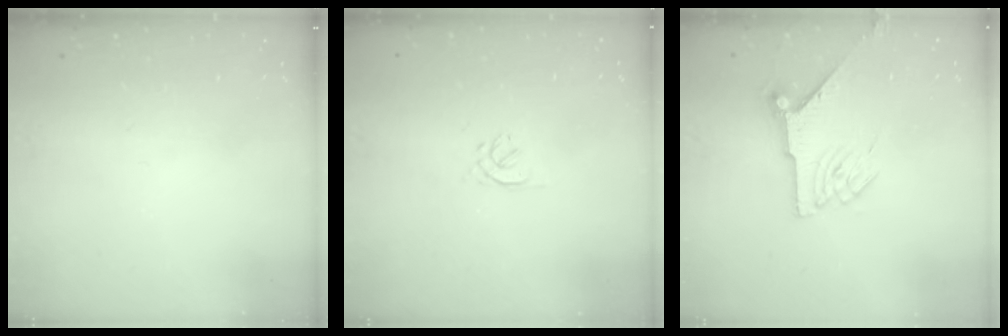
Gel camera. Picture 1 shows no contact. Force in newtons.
{"total": 1.6, "press": 1.5, "slide": 0.6}
{"total": 7.6, "press": 7.6, "slide": 0.1}